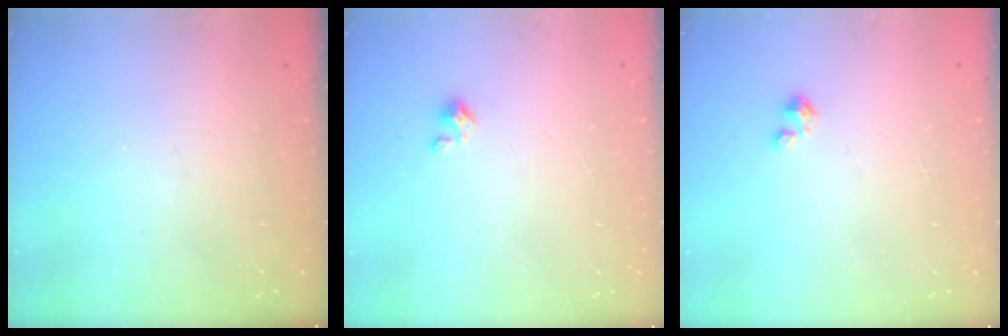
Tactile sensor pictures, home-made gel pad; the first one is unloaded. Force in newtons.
{"total": 1.6, "press": 1.6, "slide": 0.4}
{"total": 0.0}